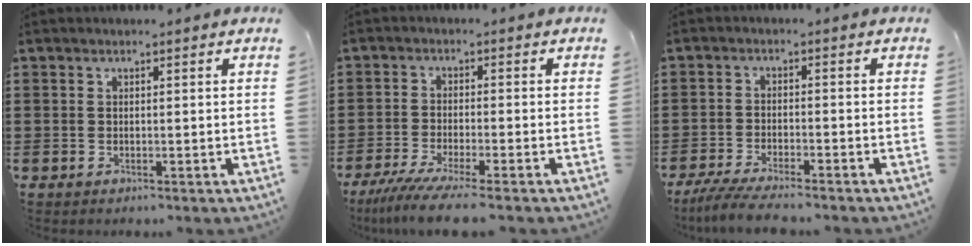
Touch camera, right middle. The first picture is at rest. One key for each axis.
{"total": 5.1, "fx": -4.2, "fy": -0.3, "fz": 2.8, "tx": -0.066, "ty": -0.024, "tz": -0.083}
{"total": 4.6, "fx": -4.2, "fy": 0.2, "fz": 2.0, "tx": -0.053, "ty": -0.016, "tz": -0.085}